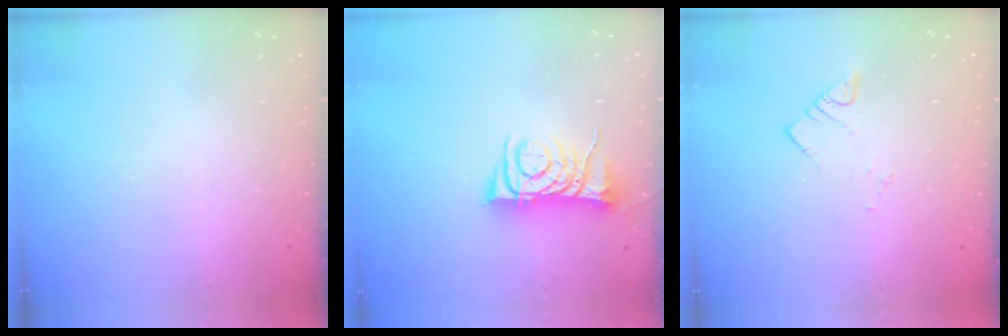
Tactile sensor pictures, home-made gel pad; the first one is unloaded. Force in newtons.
{"total": 7.7, "press": 7.6, "slide": 0.8}
{"total": 3.7, "press": 3.6, "slide": 0.5}